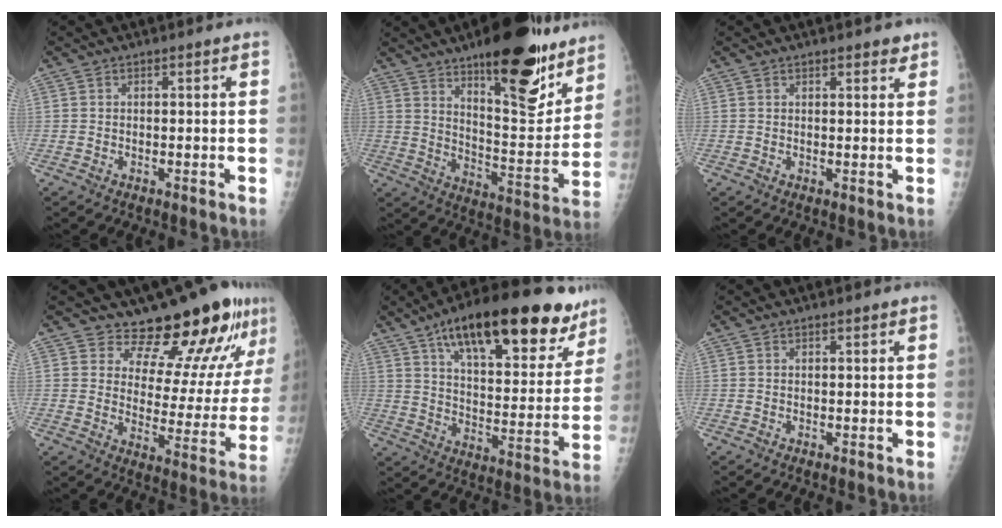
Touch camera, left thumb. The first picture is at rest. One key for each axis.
{"total": 22.4, "fx": 14.5, "fy": 7.4, "fz": 15.3, "tx": -0.170, "ty": -0.089, "tz": 0.219}
{"total": 2.3, "fx": 1.7, "fy": 0.8, "fz": 1.3, "tx": -0.005, "ty": -0.007, "tz": 0.018}
{"total": 17.5, "fx": 14.4, "fy": 6.0, "fz": 7.9, "tx": -0.057, "ty": -0.113, "tz": 0.187}
{"total": 27.5, "fx": 17.2, "fy": 10.2, "fz": 19.0, "tx": -0.243, "ty": -0.040, "tz": 0.257}
{"total": 0.8, "fx": 0.6, "fy": 0.2, "fz": 0.5, "tx": -0.005, "ty": -0.001, "tz": 0.008}